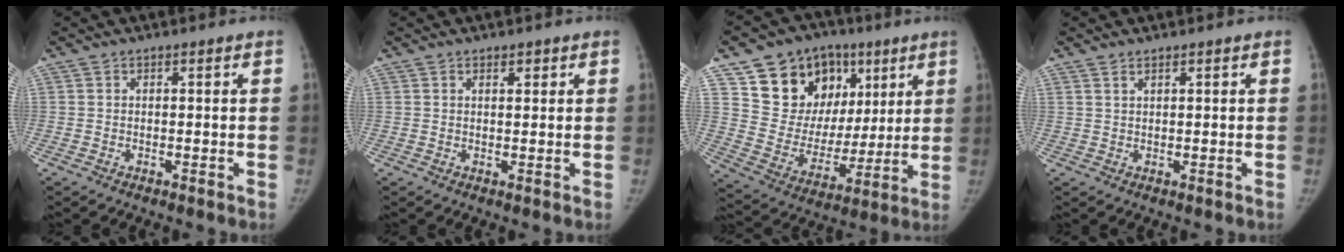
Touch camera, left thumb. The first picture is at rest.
{"total": 1.2, "force": [0.7, 0.7, 0.6], "torque": [0.003, -0.002, 0.008]}
{"total": 20.7, "force": [9.5, 15.7, 9.6], "torque": [-0.109, -0.001, 0.174]}
{"total": 0.7, "force": [0.6, 0.2, 0.3], "torque": [-0.006, -0.002, 0.013]}